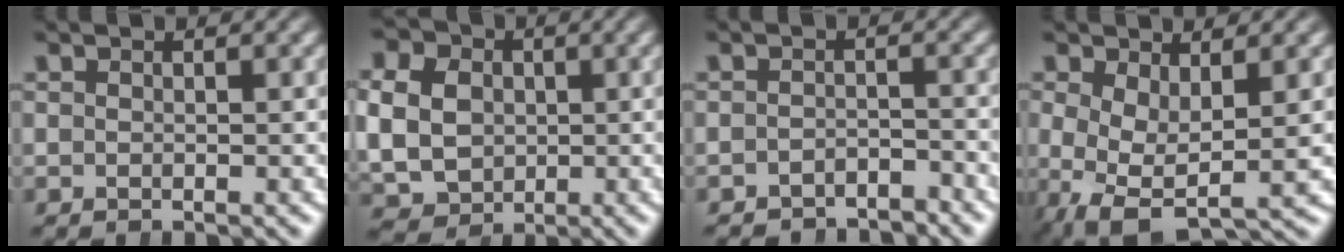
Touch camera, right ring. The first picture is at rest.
{"total": 10.3, "force": [0.5, 9.1, 4.8], "torque": [-0.103, -0.034, 0.013]}
{"total": 3.1, "force": [-3.1, 0.3, -0.2], "torque": [0.021, -0.004, -0.054]}
{"total": 6.3, "force": [-1.5, 4.4, 4.3], "torque": [-0.099, -0.040, -0.007]}